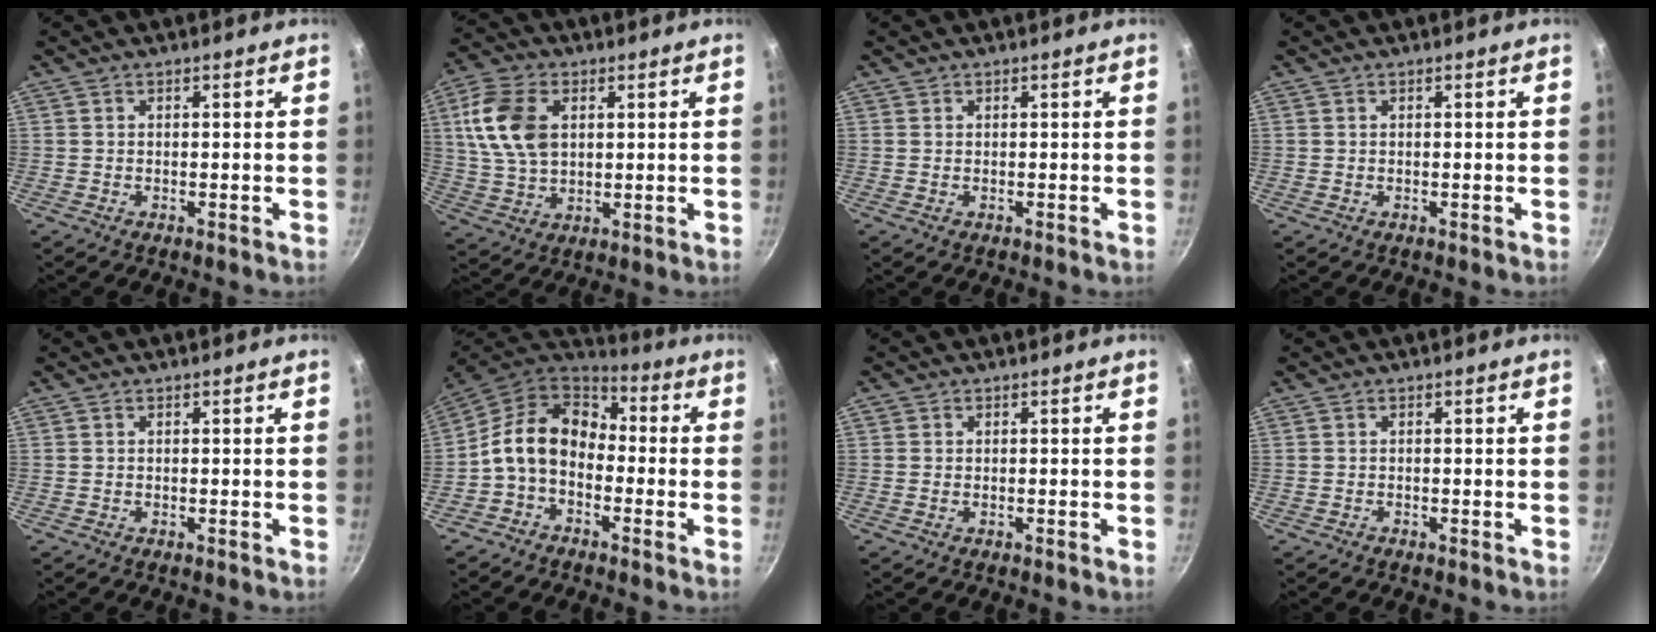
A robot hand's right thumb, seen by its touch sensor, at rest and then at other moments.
{"total": 12.4, "force": [3.1, 8.1, 8.9], "torque": [-0.161, -0.003, 0.061]}
{"total": 0.0}
{"total": 0.0}
{"total": 0.0}
{"total": 13.1, "force": [-1.7, 9.7, 8.7], "torque": [-0.137, 0.047, -0.053]}
{"total": 0.5, "force": [-0.1, 0.5, 0.2], "torque": [-0.003, 0.000, -0.003]}
{"total": 0.0}